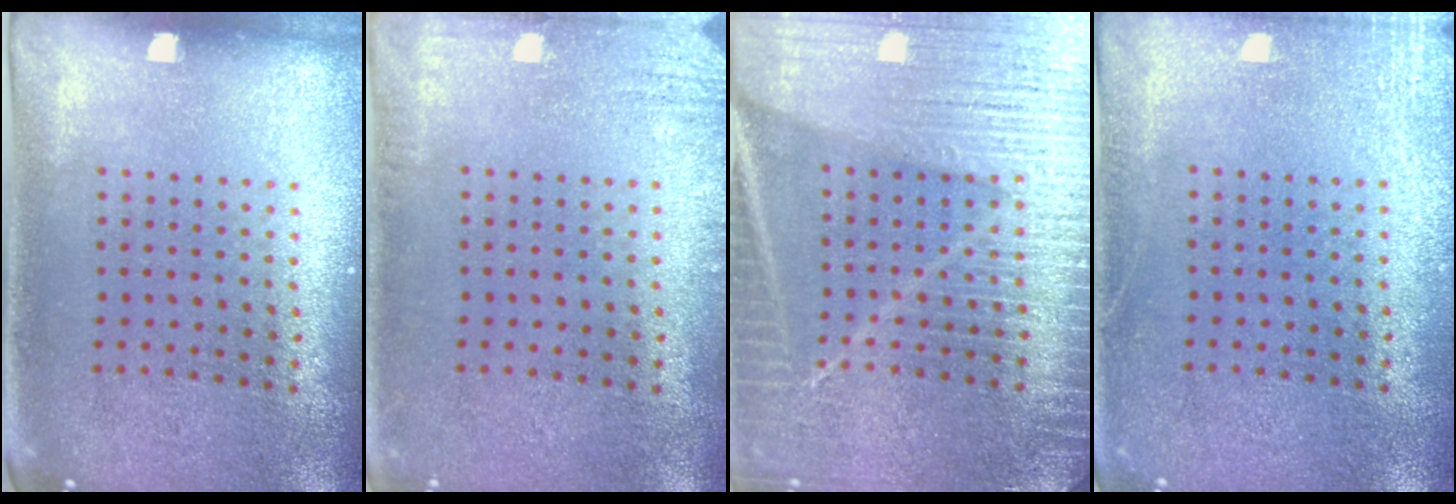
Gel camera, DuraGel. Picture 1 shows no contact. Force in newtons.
{"total": 1.7, "press": 1.7, "slide": 0.2}
{"total": 6.6, "press": 6.5, "slide": 0.9}
{"total": 2.3, "press": 2.3, "slide": 0.4}